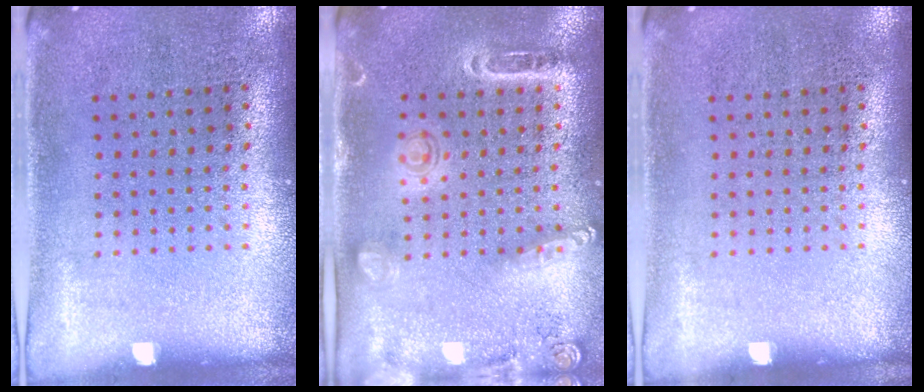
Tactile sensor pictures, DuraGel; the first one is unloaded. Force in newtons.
{"total": 1.5, "press": 1.5, "slide": 0.4}
{"total": 0.0}